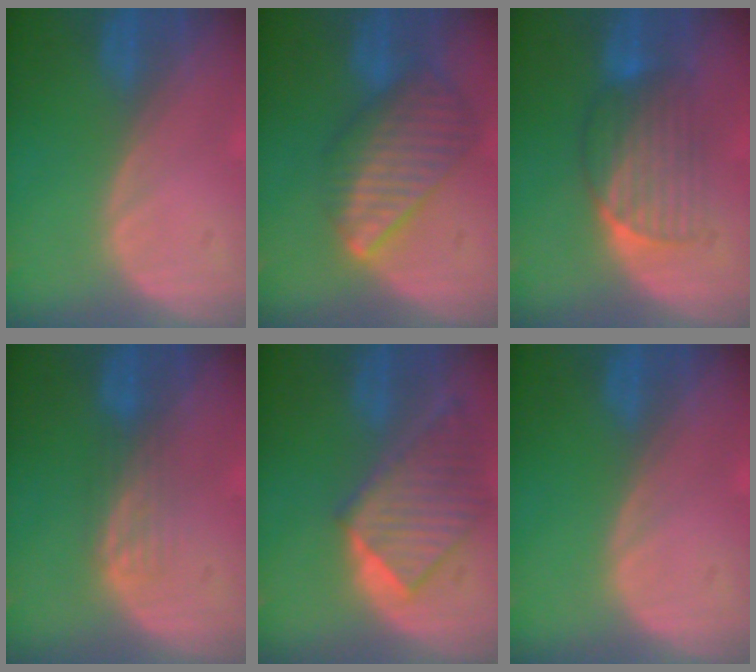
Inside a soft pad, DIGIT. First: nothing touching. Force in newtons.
{"total": 9.2, "press": 8.0, "slide": 4.5}
{"total": 6.8, "press": 6.6, "slide": 1.4}
{"total": 2.6, "press": 2.6, "slide": 0.4}
{"total": 9.1, "press": 8.0, "slide": 4.4}
{"total": 0.0}